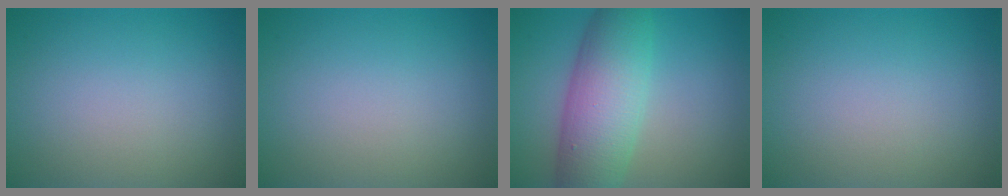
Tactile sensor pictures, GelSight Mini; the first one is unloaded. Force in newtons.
{"total": 0.0}
{"total": 8.0, "press": 8.0, "slide": 0.1}
{"total": 0.0}